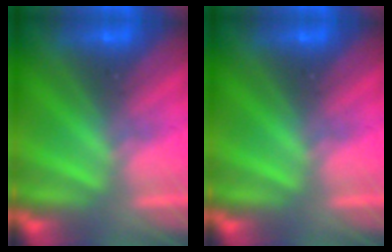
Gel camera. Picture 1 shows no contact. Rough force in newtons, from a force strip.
{"total": 0.0}